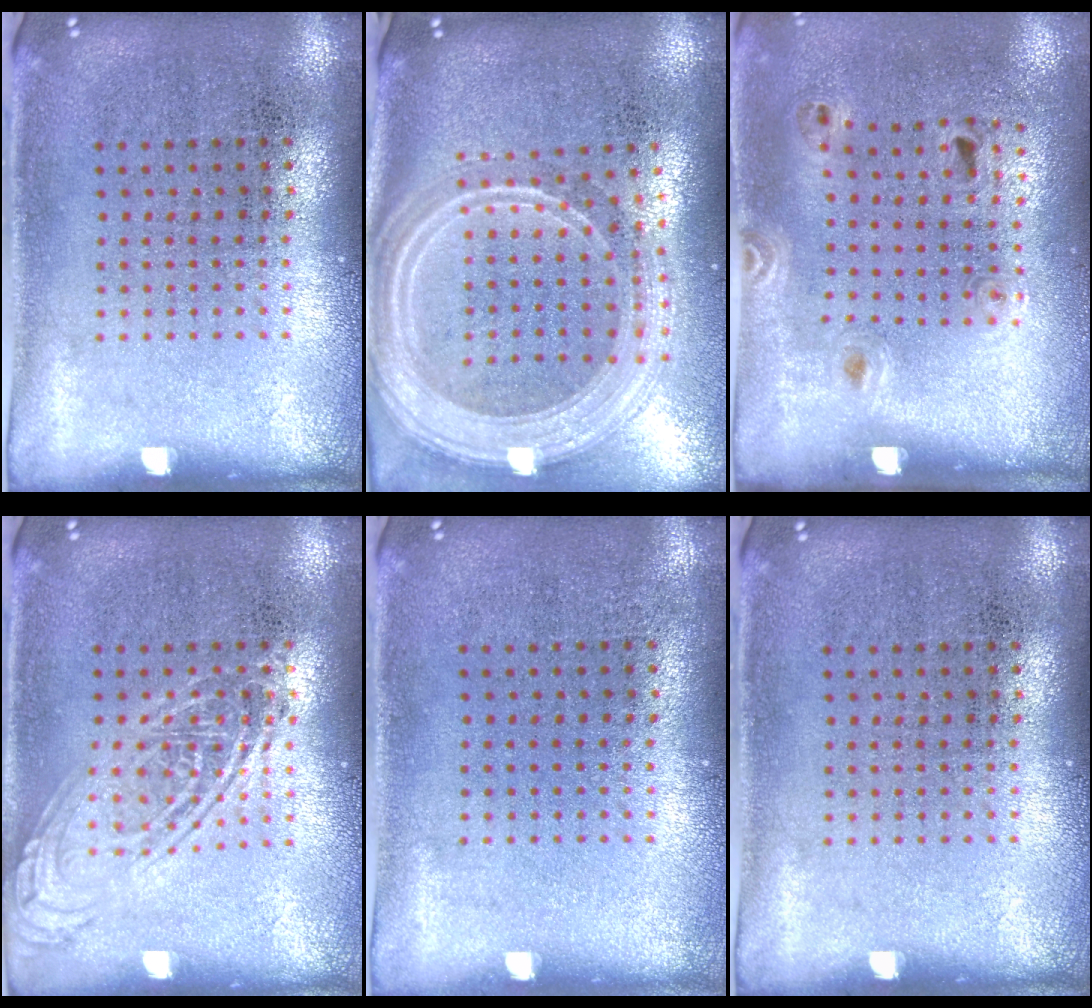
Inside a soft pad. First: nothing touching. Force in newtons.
{"total": 2.9, "press": 2.3, "slide": 1.7}
{"total": 1.3, "press": 0.8, "slide": 1.1}
{"total": 2.6, "press": 2.6, "slide": 0.3}
{"total": 0.0}
{"total": 0.0}